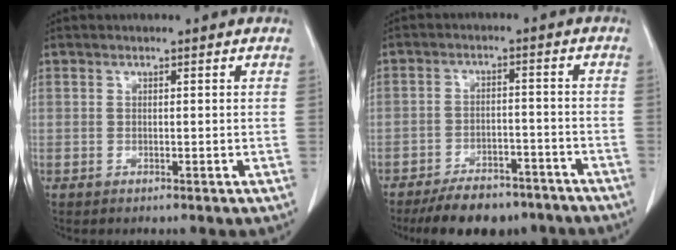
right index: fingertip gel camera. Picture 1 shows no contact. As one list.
[{"total": 10.9, "force": [-9.0, 4.5, 4.2], "torque": [-0.050, 0.006, -0.133]}]